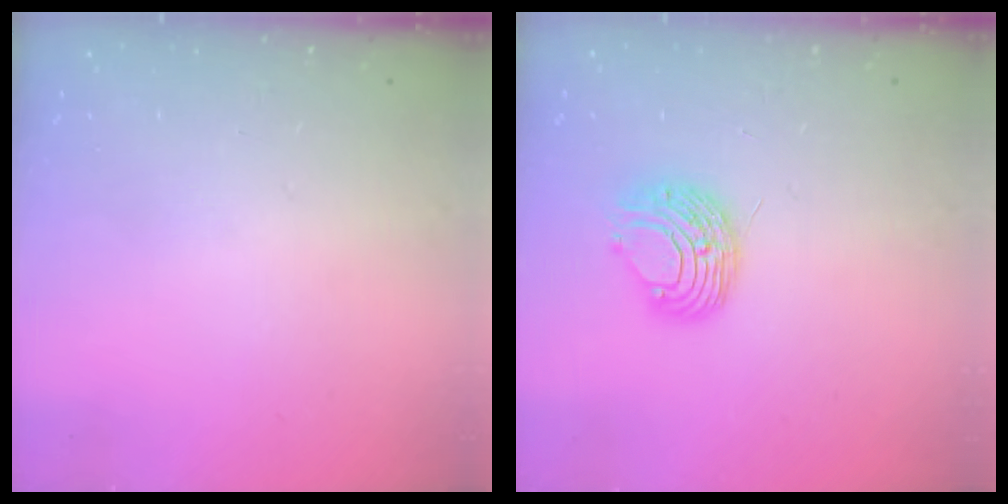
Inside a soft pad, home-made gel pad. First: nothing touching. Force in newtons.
{"total": 8.9, "press": 8.9, "slide": 0.7}